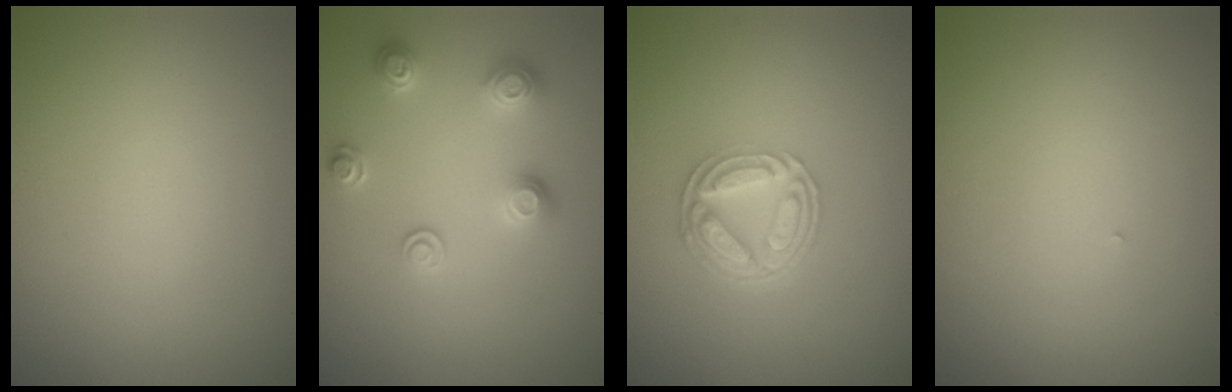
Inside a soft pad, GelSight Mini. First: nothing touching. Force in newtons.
{"total": 2.6, "press": 2.6, "slide": 0.1}
{"total": 5.1, "press": 3.9, "slide": 3.4}
{"total": 0.0}